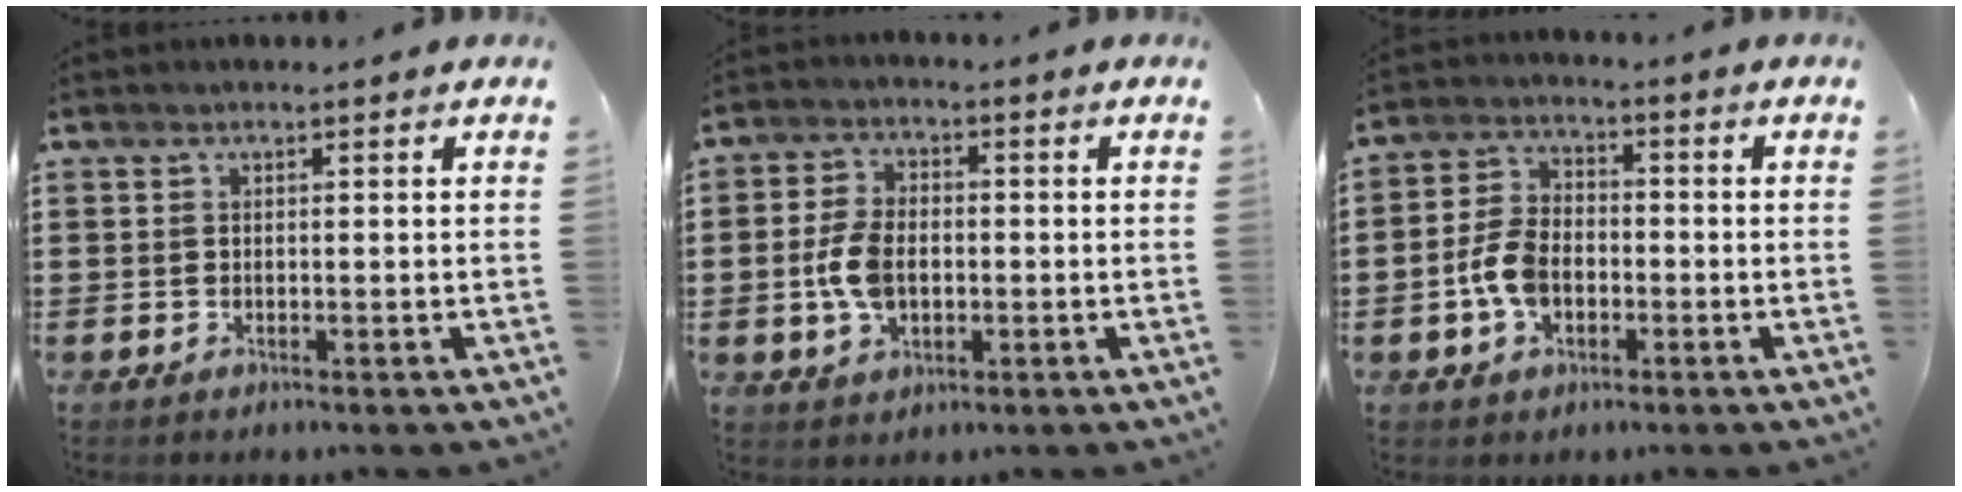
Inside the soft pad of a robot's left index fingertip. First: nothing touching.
{"total": 6.3, "force": [-0.8, 3.9, 4.9], "torque": [-0.125, -0.003, -0.022]}
{"total": 6.3, "force": [-1.8, 4.1, 4.4], "torque": [-0.114, 0.001, -0.040]}